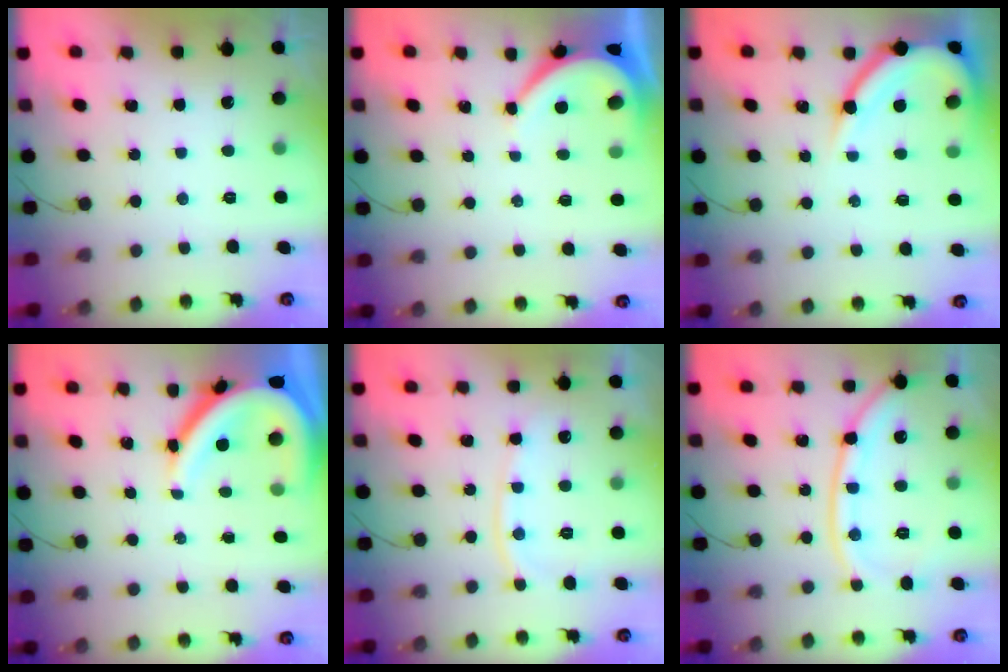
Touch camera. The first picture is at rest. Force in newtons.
{"total": 6.2, "press": 6.1, "slide": 0.7}
{"total": 9.8, "press": 9.7, "slide": 1.0}
{"total": 13.6, "press": 13.6, "slide": 1.5}
{"total": 10.8, "press": 10.7, "slide": 1.4}
{"total": 13.0, "press": 12.9, "slide": 1.6}